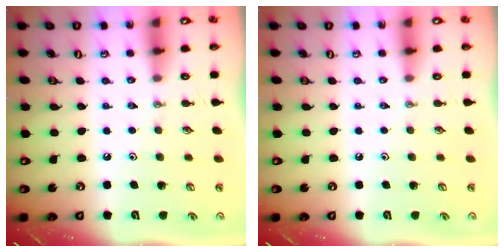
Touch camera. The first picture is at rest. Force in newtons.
{"total": 0.0}